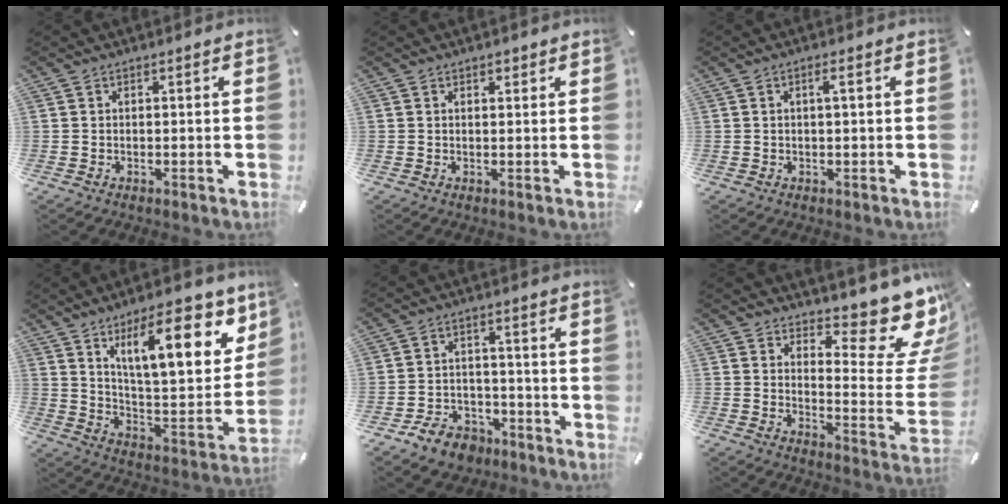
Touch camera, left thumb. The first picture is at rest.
{"total": 1.0, "force": [0.7, 0.6, 0.3], "torque": [-0.007, 0.001, 0.012]}
{"total": 1.9, "force": [0.4, 0.4, 1.8], "torque": [-0.036, 0.002, 0.006]}
{"total": 21.0, "force": [12.0, 7.6, 15.5], "torque": [-0.223, -0.066, 0.188]}
{"total": 7.9, "force": [-5.7, 5.1, 2.3], "torque": [-0.035, 0.046, -0.101]}
{"total": 15.2, "force": [10.0, 6.2, 9.7], "torque": [-0.102, -0.102, 0.166]}